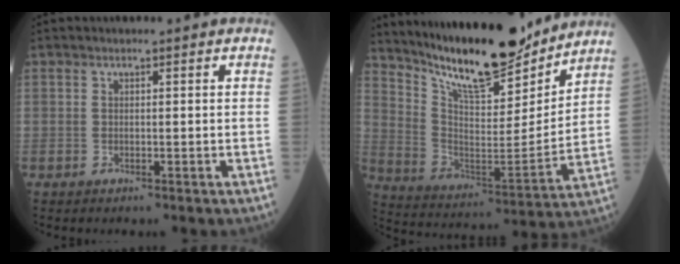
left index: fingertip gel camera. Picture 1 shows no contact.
{"total": 18.2, "force": [15.9, 3.1, 8.1], "torque": [-0.147, -0.027, 0.272]}